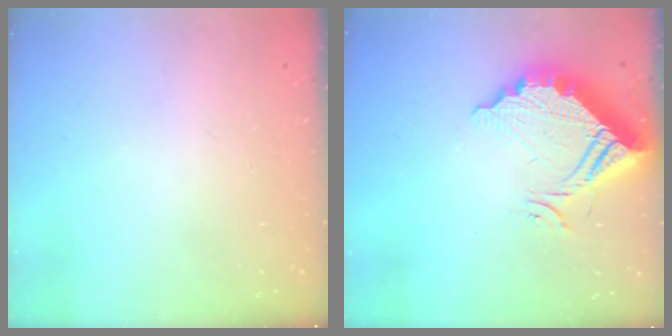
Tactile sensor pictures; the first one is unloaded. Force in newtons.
{"total": 14.2, "press": 14.1, "slide": 1.4}